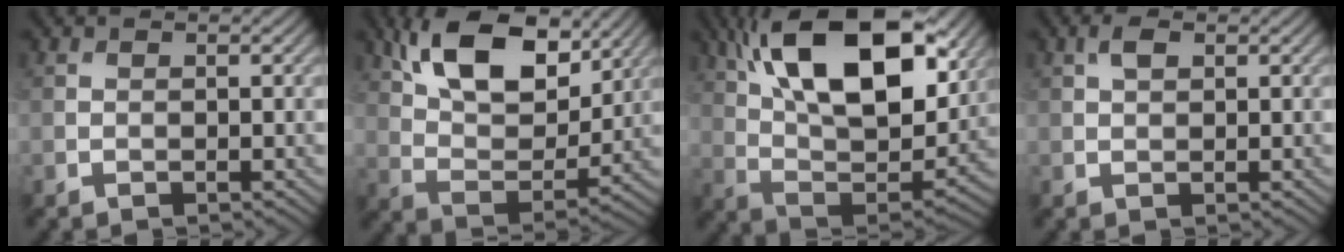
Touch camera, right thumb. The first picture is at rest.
{"total": 14.3, "force": [7.9, 7.1, 9.6], "torque": [-0.187, 0.000, 0.137]}
{"total": 20.1, "force": [9.0, 9.4, 15.2], "torque": [-0.278, 0.017, 0.143]}
{"total": 1.7, "force": [0.8, 0.9, 1.2], "torque": [-0.027, 0.006, 0.013]}